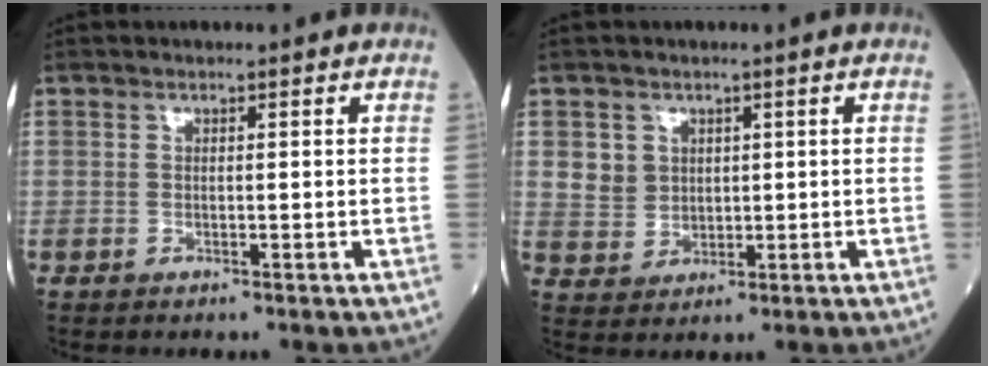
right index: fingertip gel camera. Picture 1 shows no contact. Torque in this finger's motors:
{"motor_torque": [0.20, -0.08, 0.08, 0.00]}